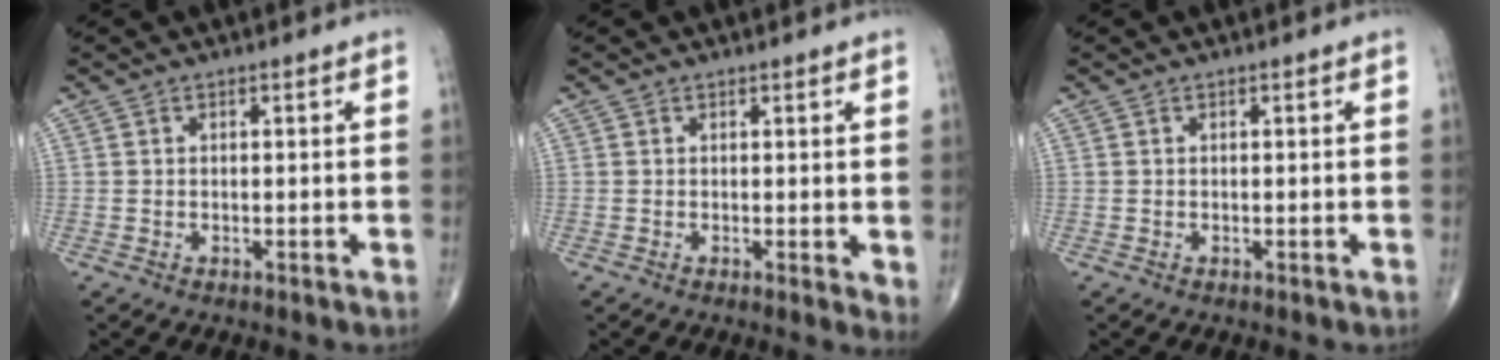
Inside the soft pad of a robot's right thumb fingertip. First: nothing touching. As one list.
[{"total": 2.1, "force": [0.7, 0.7, 1.9], "torque": [-0.027, -0.010, 0.008]}, {"total": 0.0}]